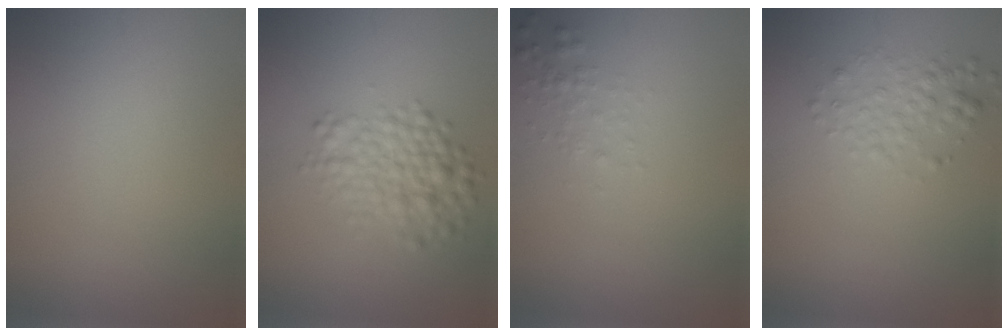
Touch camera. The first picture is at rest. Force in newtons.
{"total": 3.9, "press": 3.9, "slide": 0.1}
{"total": 1.1, "press": 1.1, "slide": 0.1}
{"total": 2.0, "press": 2.0, "slide": 0.1}